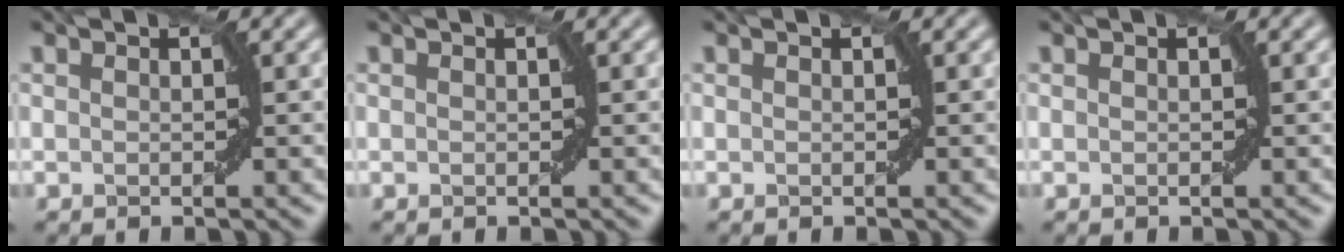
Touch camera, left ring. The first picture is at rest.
{"total": 0.0}
{"total": 0.0}
{"total": 0.0}